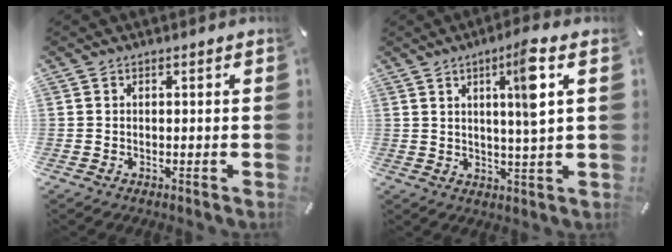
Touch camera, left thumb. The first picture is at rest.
{"total": 8.6, "force": [3.5, 0.7, 7.9], "torque": [-0.128, -0.010, 0.047]}